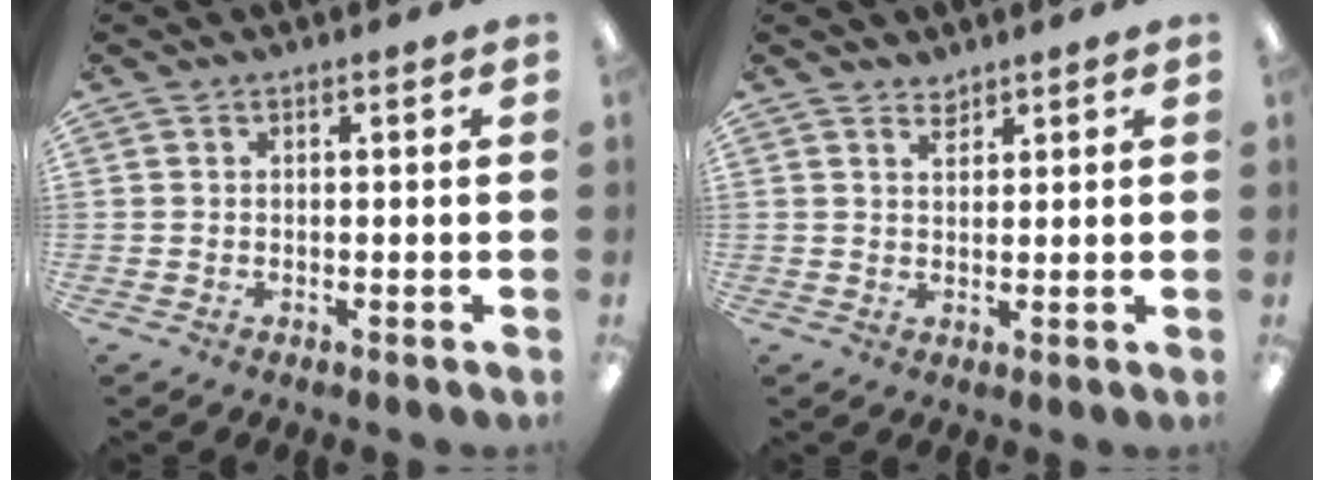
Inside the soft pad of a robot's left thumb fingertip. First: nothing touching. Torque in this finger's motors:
{"motor_torque": [0.07, -0.07, 0.02, 0.02, -0.07]}